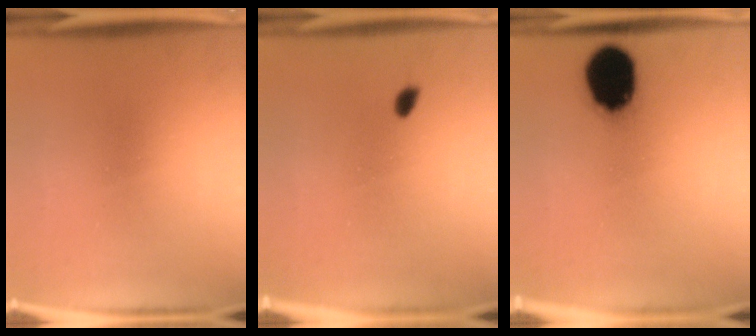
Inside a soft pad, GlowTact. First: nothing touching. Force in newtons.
{"total": 1.5}
{"total": 17.0}